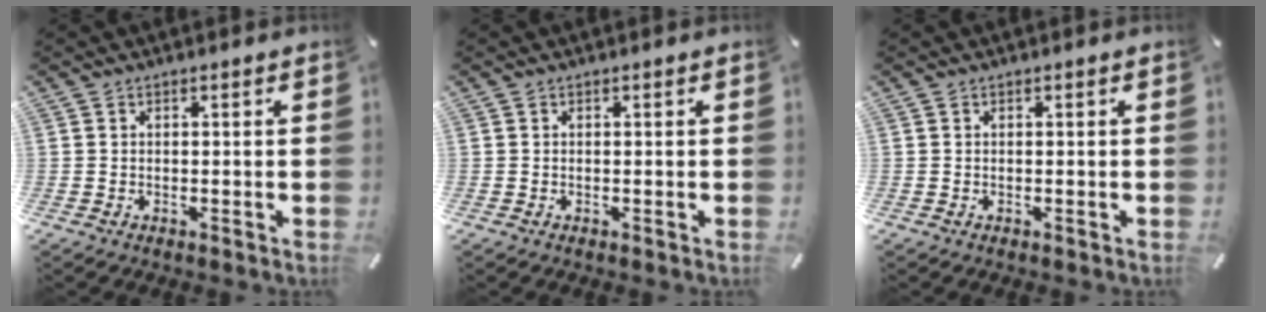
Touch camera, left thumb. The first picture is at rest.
{"total": 0.0}
{"total": 0.0}